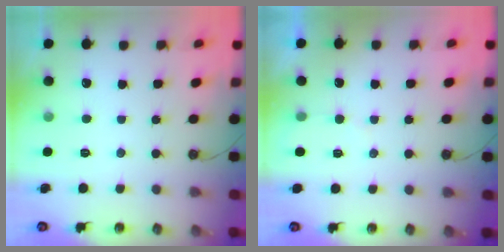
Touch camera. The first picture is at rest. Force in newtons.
{"total": 1.7, "press": 1.7, "slide": 0.2}